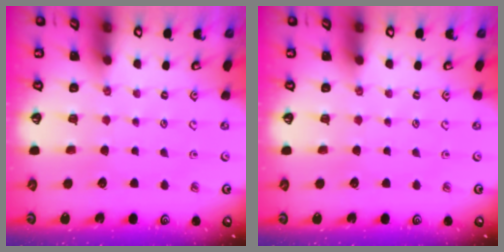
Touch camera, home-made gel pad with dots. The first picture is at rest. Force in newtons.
{"total": 0.0}